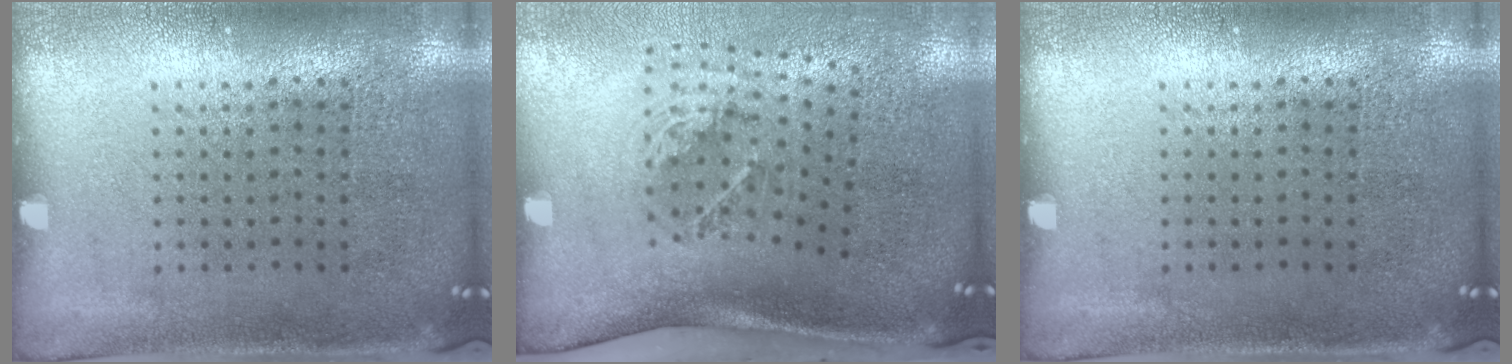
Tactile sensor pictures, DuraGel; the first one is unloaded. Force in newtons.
{"total": 2.0, "press": 1.3, "slide": 1.6}
{"total": 0.0}